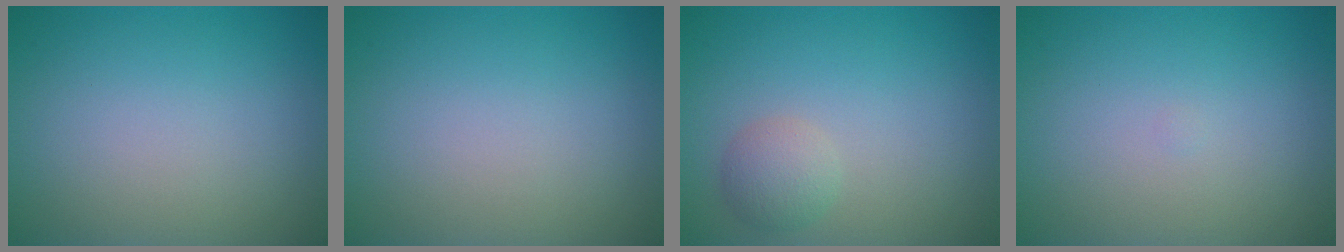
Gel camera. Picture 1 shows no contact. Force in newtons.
{"total": 0.0}
{"total": 2.0, "press": 2.0, "slide": 0.1}
{"total": 0.0}